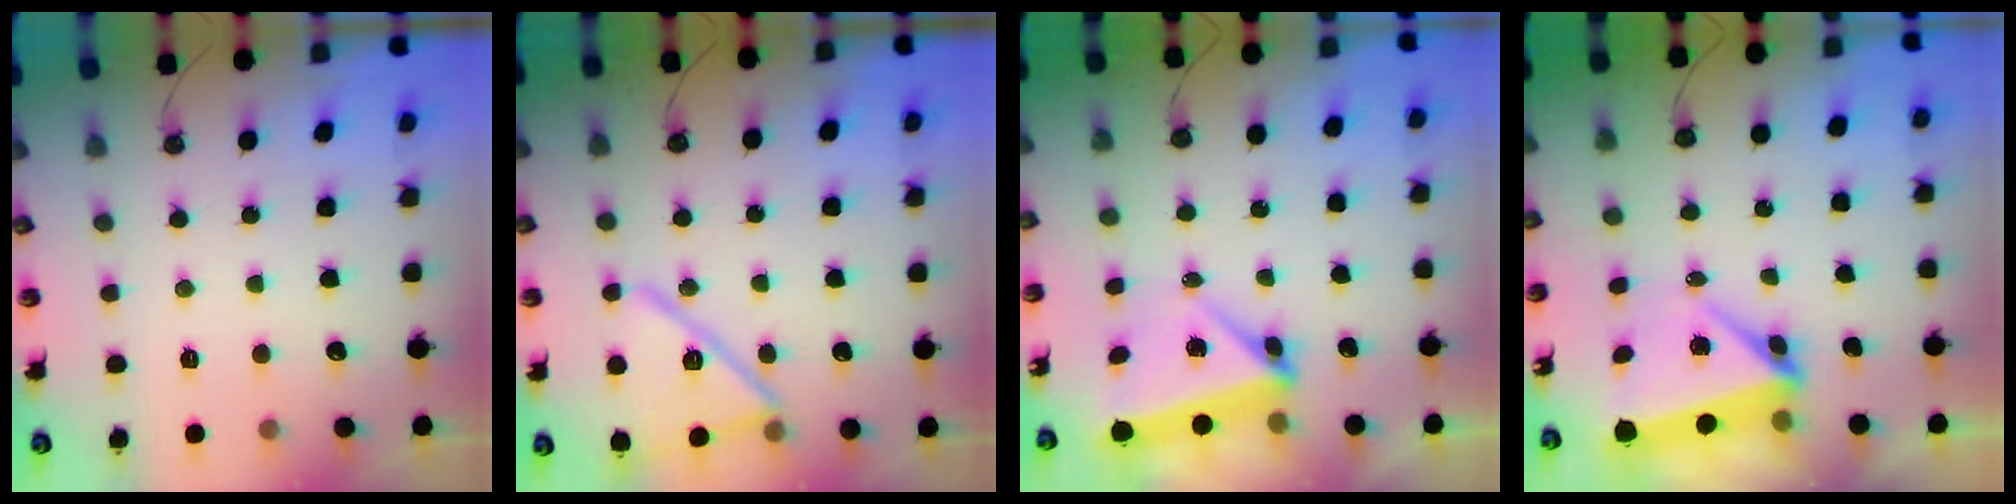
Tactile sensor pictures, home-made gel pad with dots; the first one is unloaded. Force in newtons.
{"total": 15.6, "press": 15.6, "slide": 1.0}
{"total": 5.4, "press": 5.4, "slide": 0.5}
{"total": 6.2, "press": 5.1, "slide": 3.6}